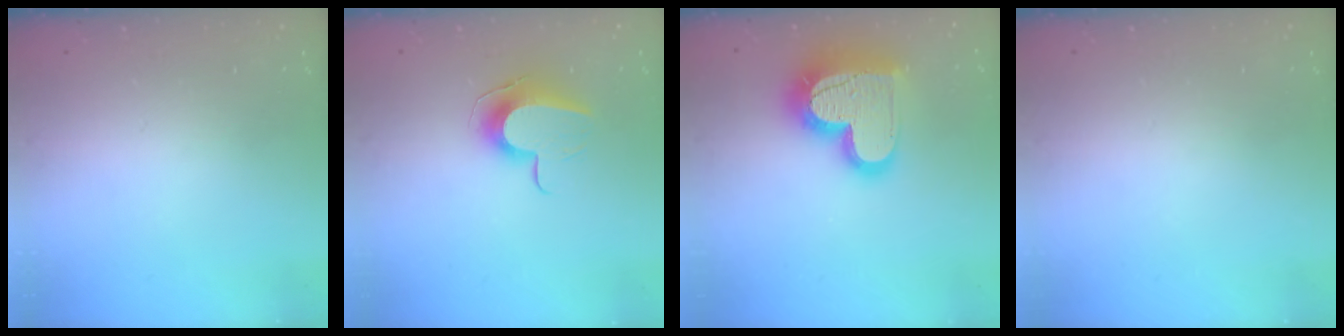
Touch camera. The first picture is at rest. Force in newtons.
{"total": 10.0, "press": 10.0, "slide": 1.2}
{"total": 21.1, "press": 21.0, "slide": 1.9}
{"total": 0.0}